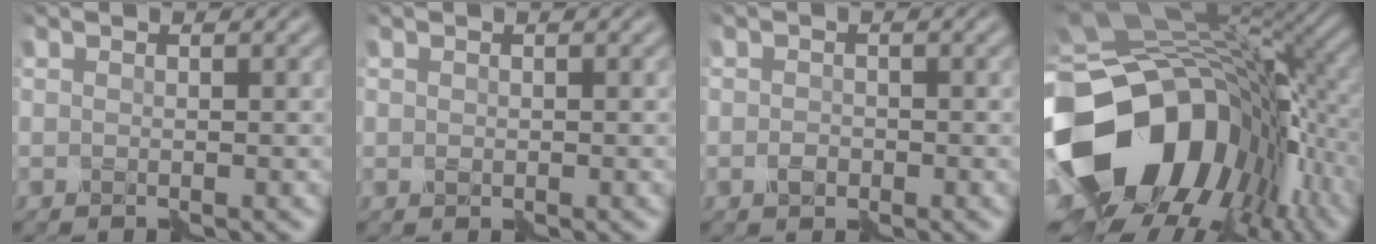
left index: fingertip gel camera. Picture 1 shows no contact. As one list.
[{"total": 0.5, "force": [0.1, 0.5, 0.2], "torque": [-0.004, 0.003, 0.002]}, {"total": 1.0, "force": [-0.5, 0.7, 0.6], "torque": [-0.011, 0.002, -0.011]}, {"total": 19.3, "force": [-5.0, 13.7, 12.6], "torque": [-0.269, -0.029, -0.069]}]